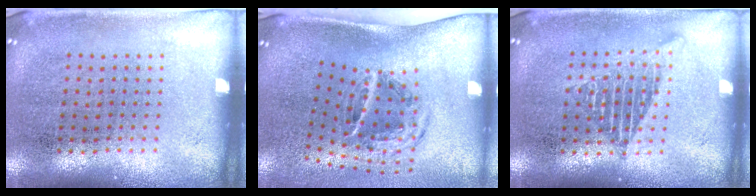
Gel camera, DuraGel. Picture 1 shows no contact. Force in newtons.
{"total": 1.9, "press": 1.1, "slide": 1.6}
{"total": 1.2, "press": 1.2, "slide": 0.0}